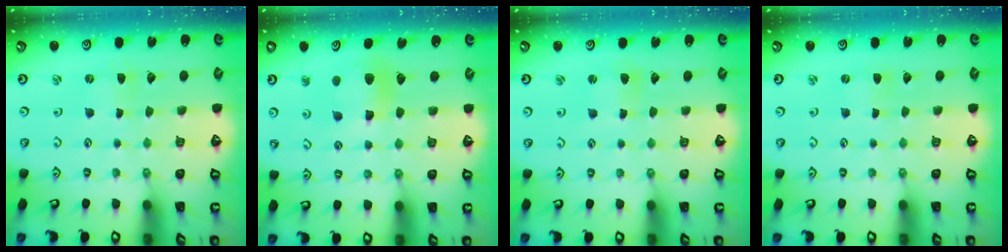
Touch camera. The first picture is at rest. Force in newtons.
{"total": 9.1, "press": 9.1, "slide": 1.0}
{"total": 2.7, "press": 2.6, "slide": 0.3}
{"total": 0.0}